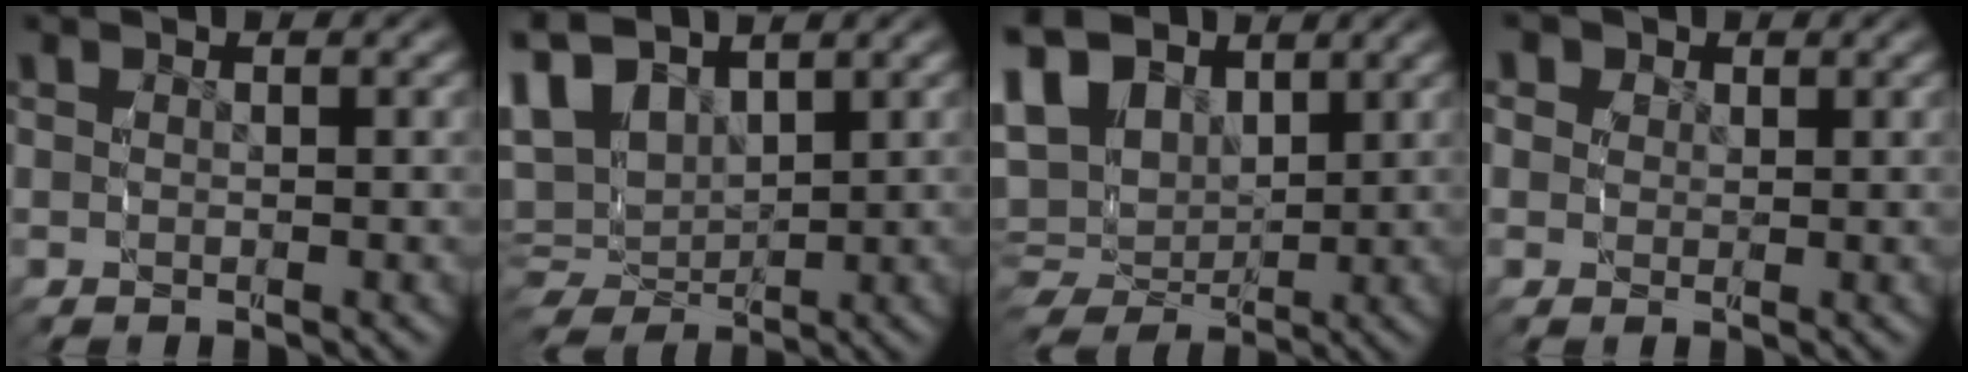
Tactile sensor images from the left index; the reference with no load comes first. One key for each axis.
{"total": 8.8, "fx": 1.7, "fy": 7.4, "fz": 4.4, "tx": -0.126, "ty": -0.017, "tz": 0.032}
{"total": 11.6, "fx": 2.1, "fy": 9.6, "fz": 6.1, "tx": -0.137, "ty": -0.021, "tz": 0.036}
{"total": 4.0, "fx": 1.5, "fy": 3.4, "fz": 1.6, "tx": -0.032, "ty": 0.000, "tz": 0.021}